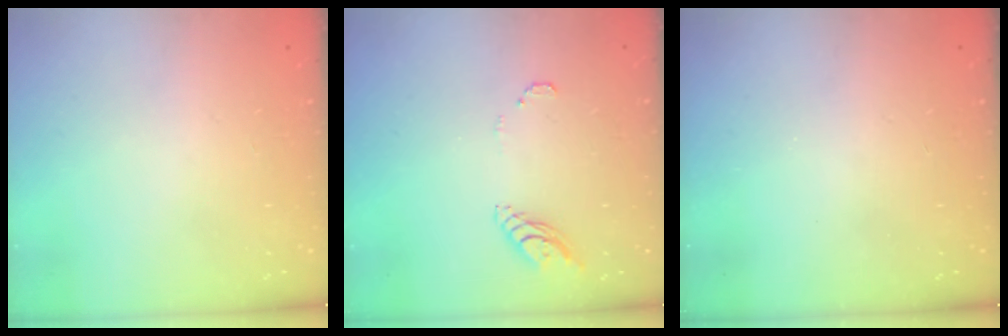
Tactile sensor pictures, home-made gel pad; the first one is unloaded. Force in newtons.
{"total": 8.1, "press": 8.1, "slide": 0.7}
{"total": 0.0}